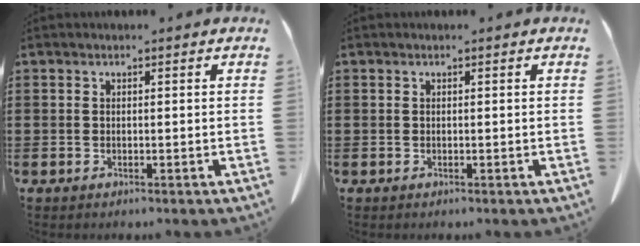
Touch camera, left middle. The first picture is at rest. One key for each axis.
{"total": 0.0}